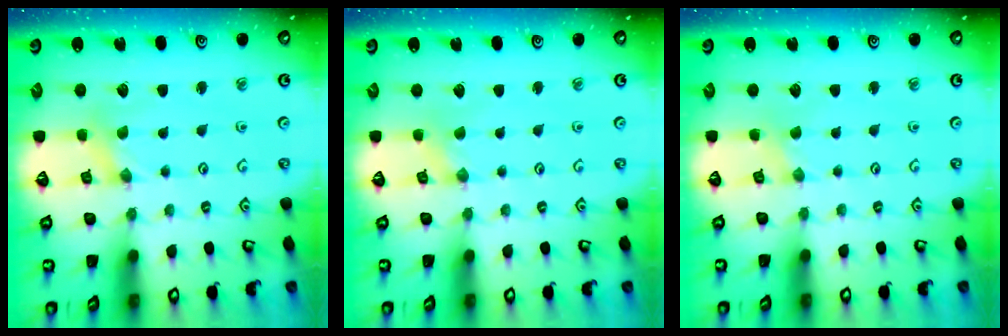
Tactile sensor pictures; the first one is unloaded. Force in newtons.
{"total": 0.0}
{"total": 0.0}